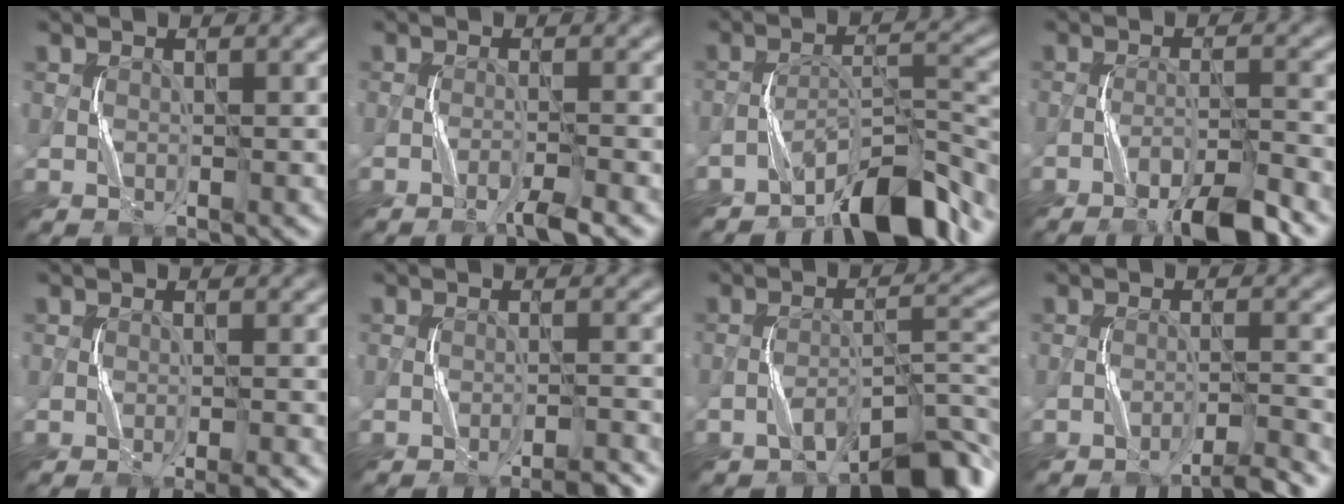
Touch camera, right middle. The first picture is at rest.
{"total": 2.2, "force": [-1.7, -0.2, 1.4], "torque": [-0.024, 0.008, -0.038]}
{"total": 7.4, "force": [-6.2, 1.5, 3.9], "torque": [-0.054, 0.013, -0.109]}
{"total": 5.9, "force": [-4.4, 0.5, 3.9], "torque": [-0.064, 0.004, -0.075]}
{"total": 1.5, "force": [-1.0, -0.2, 1.1], "torque": [-0.017, 0.004, -0.019]}
{"total": 2.2, "force": [-1.9, 0.0, 1.2], "torque": [-0.017, 0.008, -0.032]}
{"total": 6.5, "force": [-4.8, 1.7, 4.0], "torque": [-0.056, 0.017, -0.078]}
{"total": 2.7, "force": [-2.4, -0.2, 1.3], "torque": [-0.018, 0.011, -0.047]}